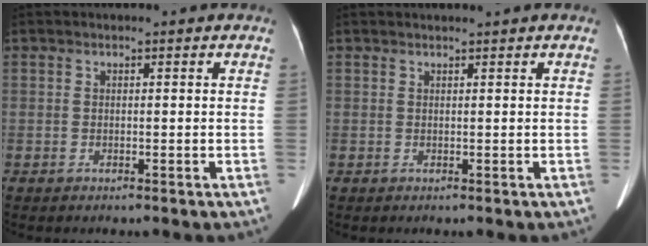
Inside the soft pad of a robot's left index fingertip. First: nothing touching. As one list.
[{"total": 2.8, "force": [2.6, -0.4, 1.0], "torque": [-0.013, 0.020, 0.035]}]